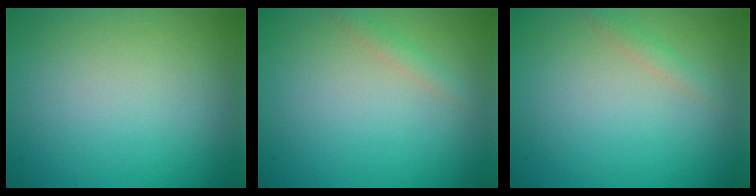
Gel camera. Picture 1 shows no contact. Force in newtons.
{"total": 1.0, "press": 1.0, "slide": 0.1}
{"total": 1.0, "press": 1.0, "slide": 0.1}